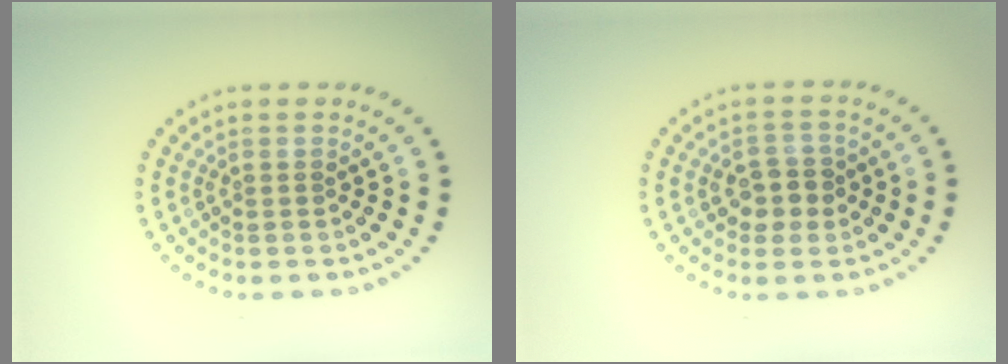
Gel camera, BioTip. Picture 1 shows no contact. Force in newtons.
{"total": 2.8, "press": 2.8, "slide": 0.4}